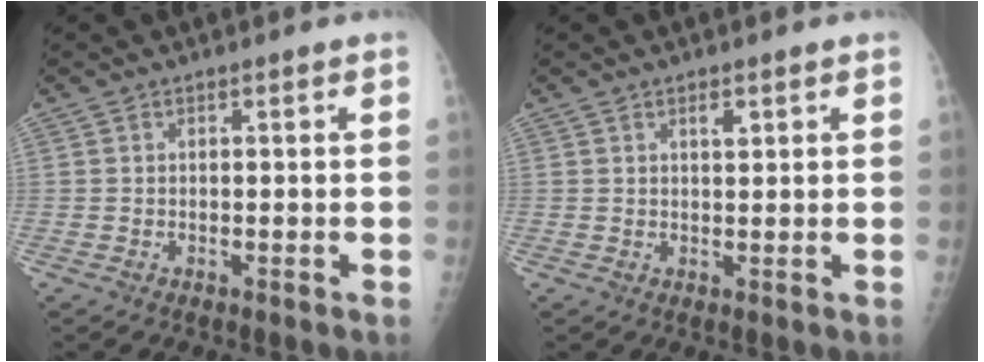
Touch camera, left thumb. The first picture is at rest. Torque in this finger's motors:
{"motor_torque": [0.33, 0.15, 0.24, -0.03, -0.01]}